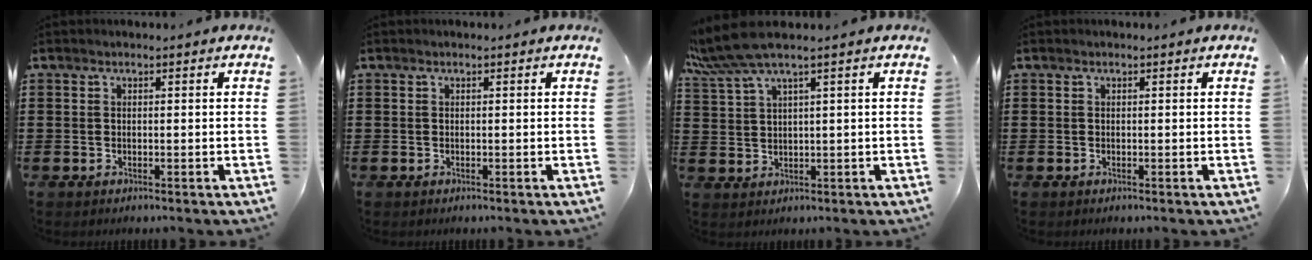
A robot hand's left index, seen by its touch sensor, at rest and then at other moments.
{"total": 0.0}
{"total": 5.5, "force": [3.8, 0.2, 4.0], "torque": [-0.104, -0.010, 0.062]}
{"total": 0.0}